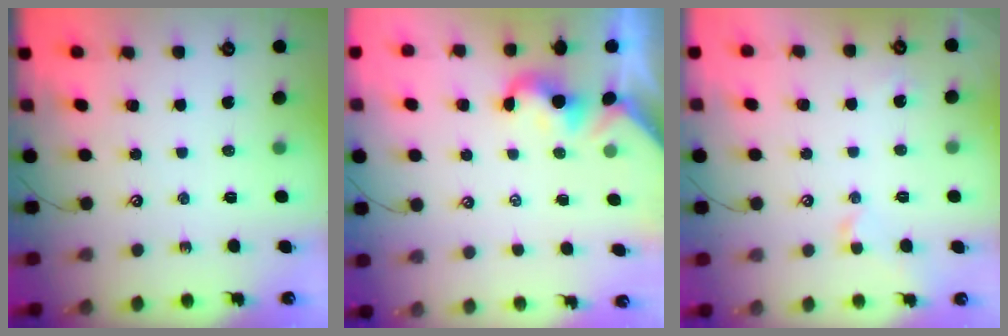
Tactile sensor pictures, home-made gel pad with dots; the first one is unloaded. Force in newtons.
{"total": 1.9, "press": 1.9, "slide": 0.3}
{"total": 1.3, "press": 1.2, "slide": 0.4}